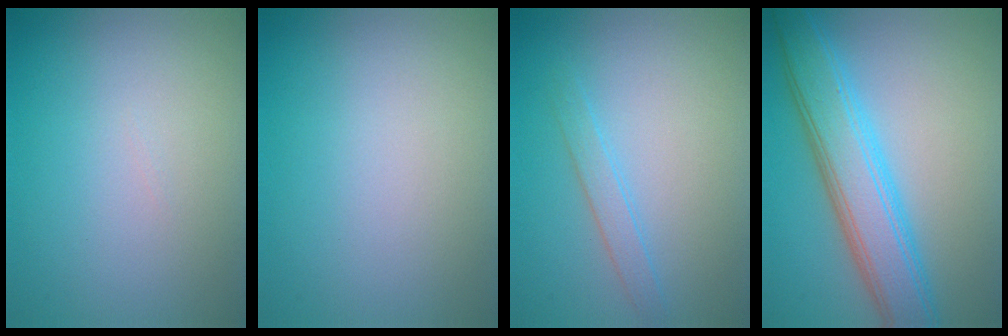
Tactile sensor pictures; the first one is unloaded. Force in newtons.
{"total": 0.0}
{"total": 1.5, "press": 1.5, "slide": 0.1}
{"total": 6.7, "press": 6.7, "slide": 0.4}